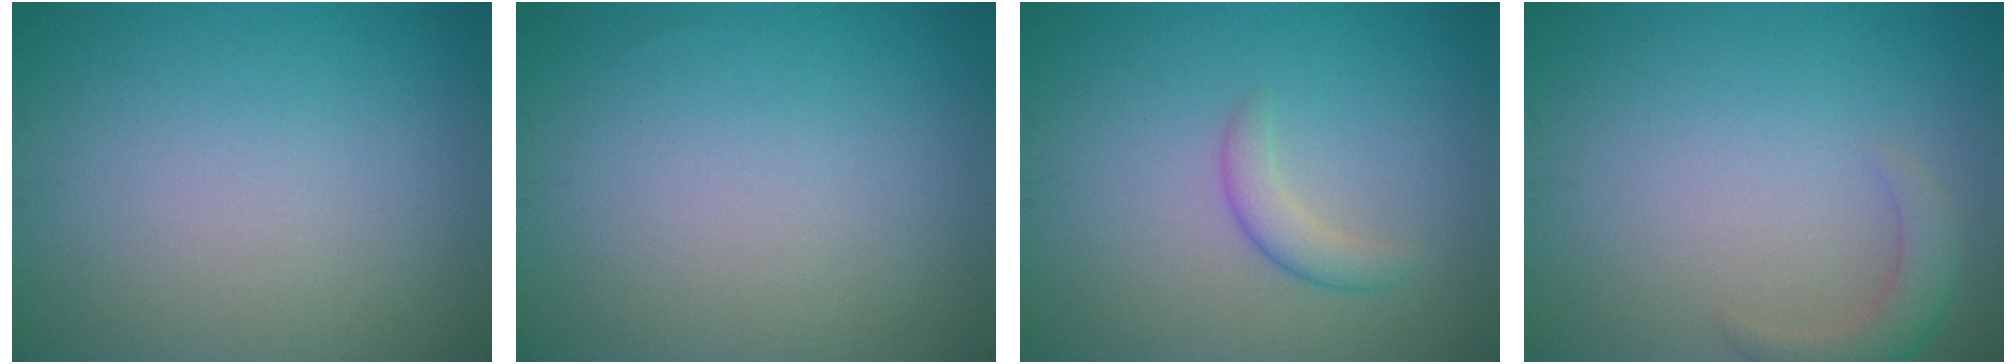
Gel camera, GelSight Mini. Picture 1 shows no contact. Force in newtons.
{"total": 0.0}
{"total": 1.9, "press": 1.9, "slide": 0.0}
{"total": 2.5, "press": 2.5, "slide": 0.3}